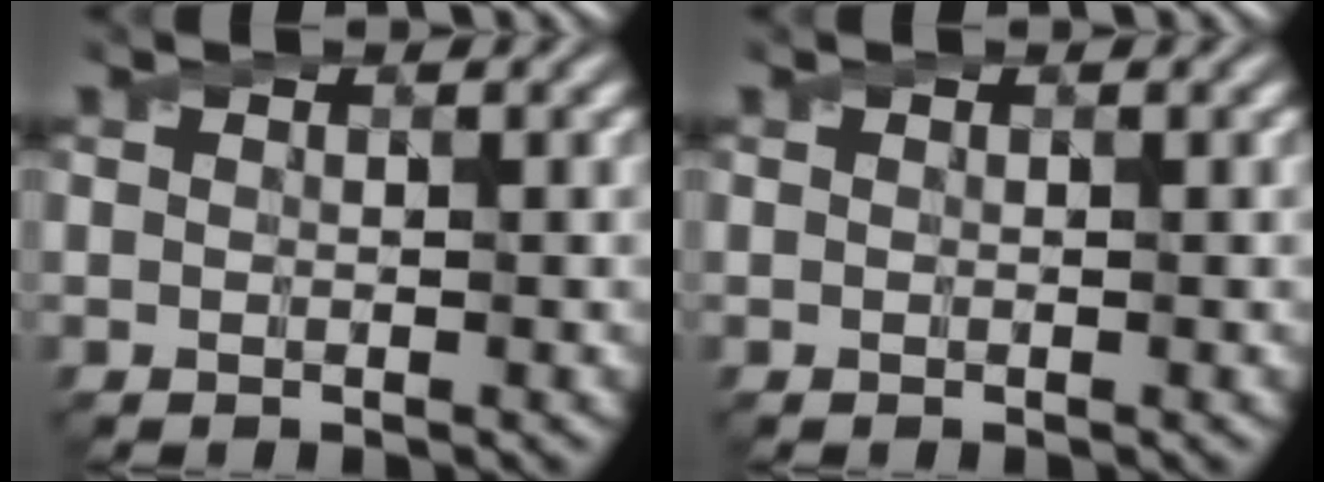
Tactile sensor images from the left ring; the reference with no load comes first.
{"total": 0.0}